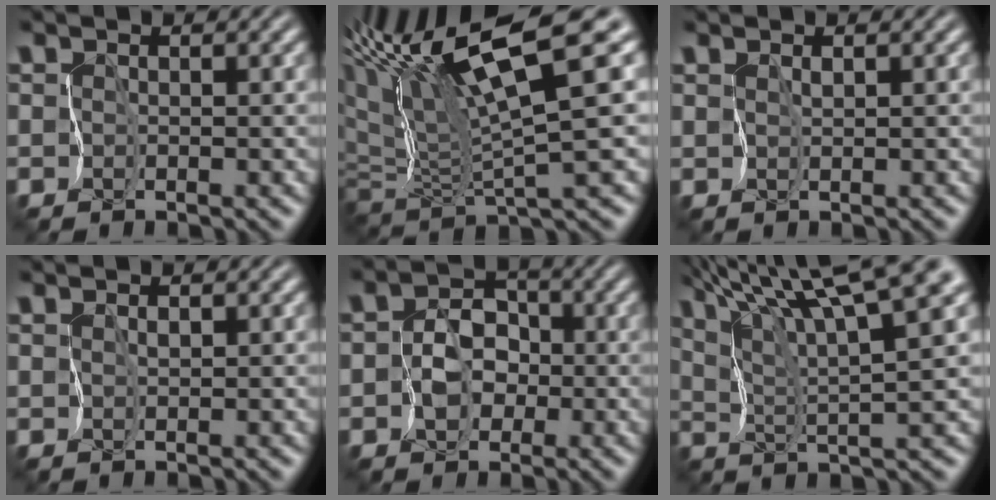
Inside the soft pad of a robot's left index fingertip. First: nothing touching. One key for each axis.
{"total": 11.5, "fx": 4.8, "fy": 1.6, "fz": 10.3, "tx": -0.183, "ty": 0.022, "tz": 0.084}
{"total": 0.8, "fx": 0.7, "fy": 0.1, "fz": 0.4, "tx": -0.010, "ty": -0.003, "tz": 0.017}
{"total": 0.8, "fx": 0.4, "fy": 0.3, "fz": 0.6, "tx": -0.010, "ty": -0.002, "tz": 0.013}
{"total": 3.5, "fx": -1.4, "fy": 2.9, "fz": 1.6, "tx": -0.015, "ty": 0.001, "tz": -0.030}
{"total": 11.4, "fx": 7.8, "fy": 2.0, "fz": 8.1, "tx": -0.134, "ty": 0.023, "tz": 0.103}